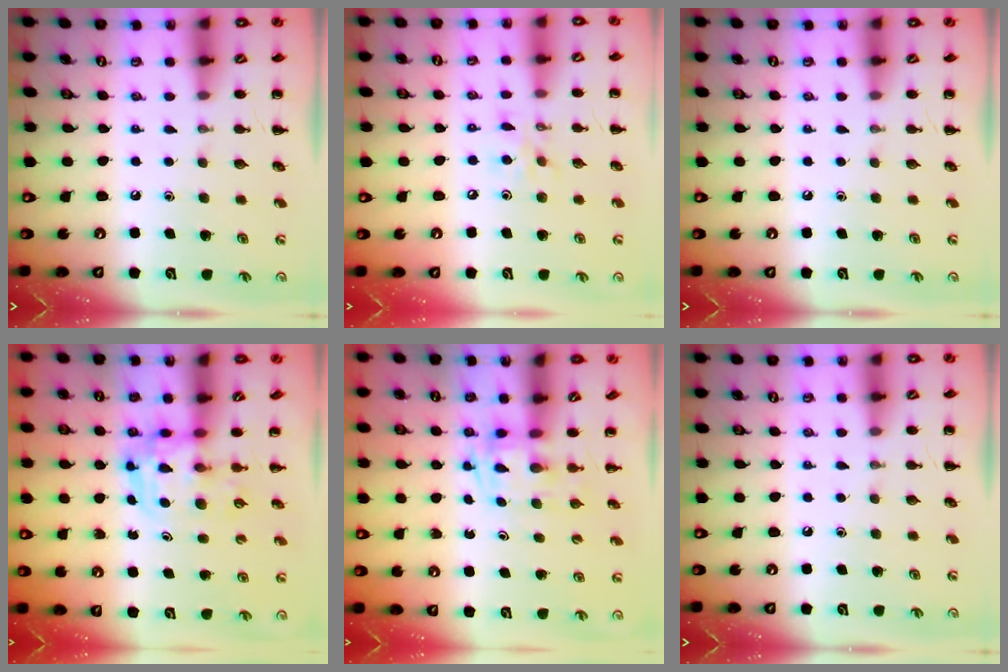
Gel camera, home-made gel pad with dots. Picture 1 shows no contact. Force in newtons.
{"total": 5.9, "press": 5.8, "slide": 0.7}
{"total": 0.0}
{"total": 3.4, "press": 3.4, "slide": 0.6}
{"total": 2.4, "press": 2.2, "slide": 1.1}
{"total": 0.0}